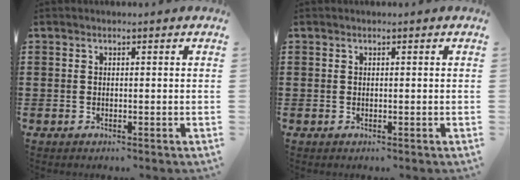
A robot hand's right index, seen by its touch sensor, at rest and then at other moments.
{"total": 0.0}